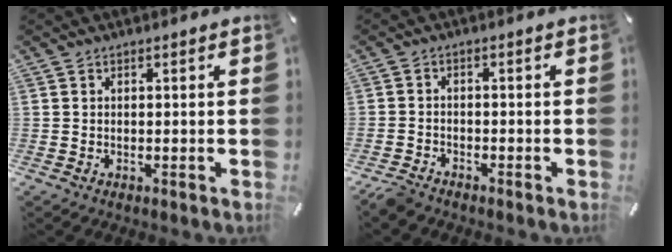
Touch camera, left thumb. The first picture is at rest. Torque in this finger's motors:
{"motor_torque": [-0.40, 0.62, 0.18, 0.12, 0.09]}